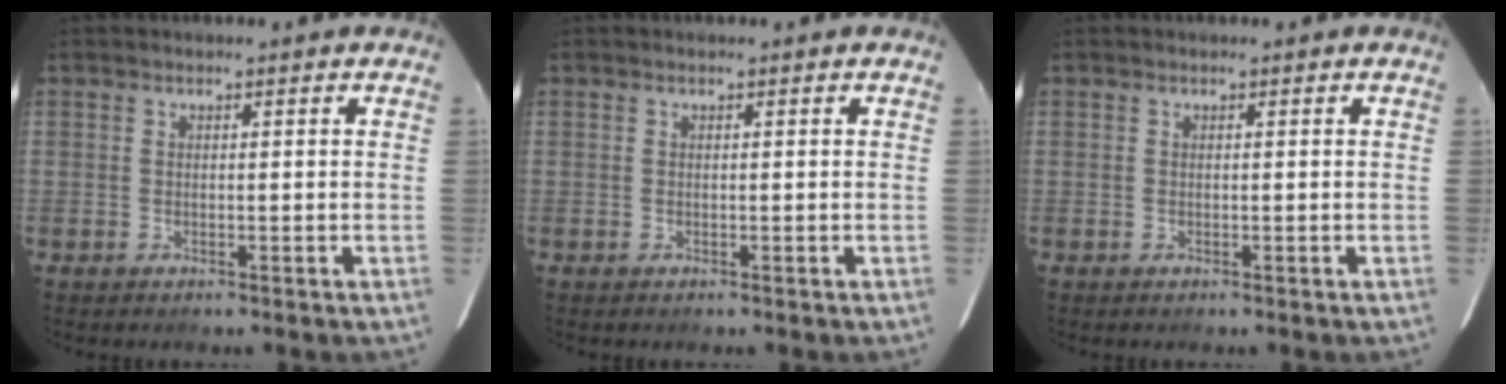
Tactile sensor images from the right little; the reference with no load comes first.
{"total": 0.0}
{"total": 0.0}